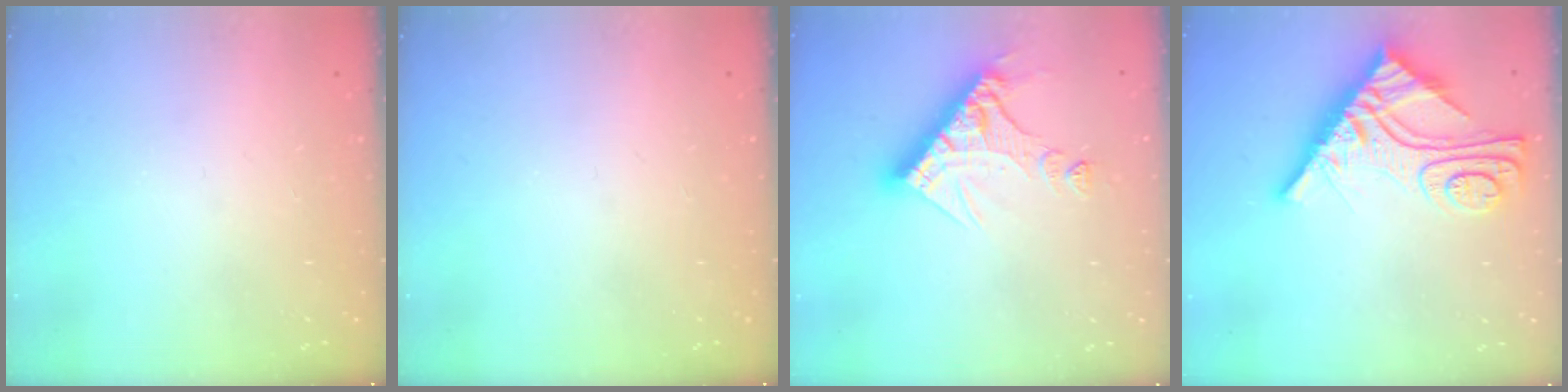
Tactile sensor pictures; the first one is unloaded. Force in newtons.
{"total": 0.0}
{"total": 13.4, "press": 13.4, "slide": 1.3}
{"total": 13.9, "press": 13.8, "slide": 1.4}